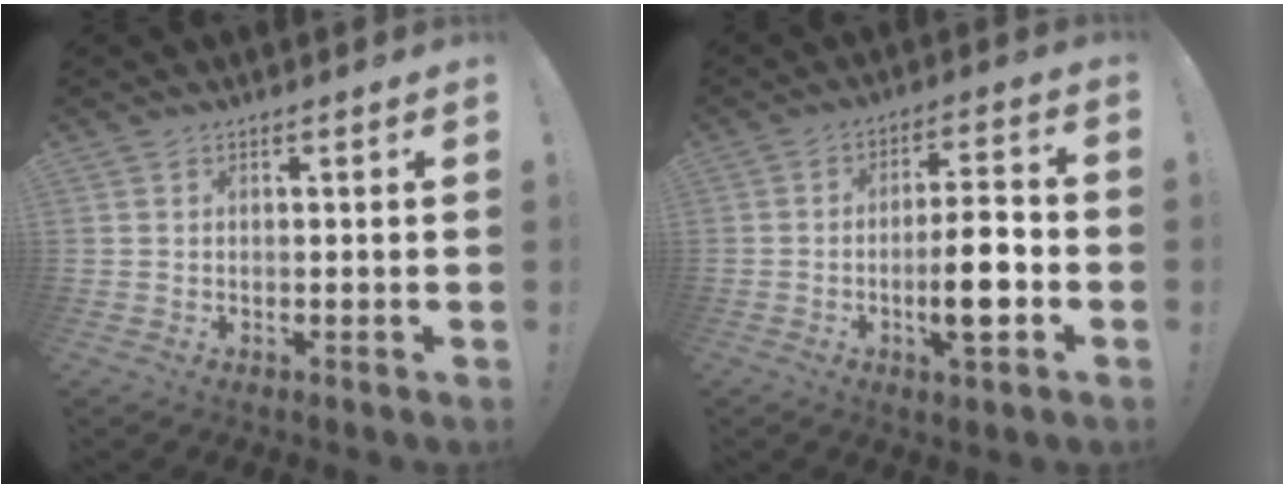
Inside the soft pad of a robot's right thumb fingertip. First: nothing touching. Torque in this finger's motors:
{"motor_torque": [2.52, 2.49, 2.46, -0.30, 0.96]}